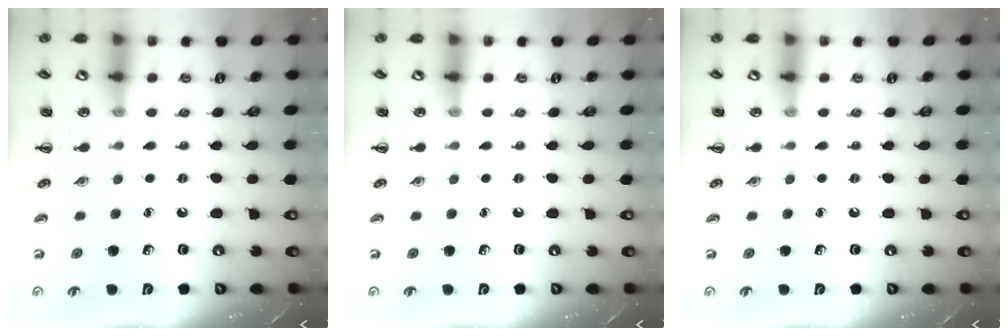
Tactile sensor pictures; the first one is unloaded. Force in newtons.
{"total": 0.0}
{"total": 0.0}